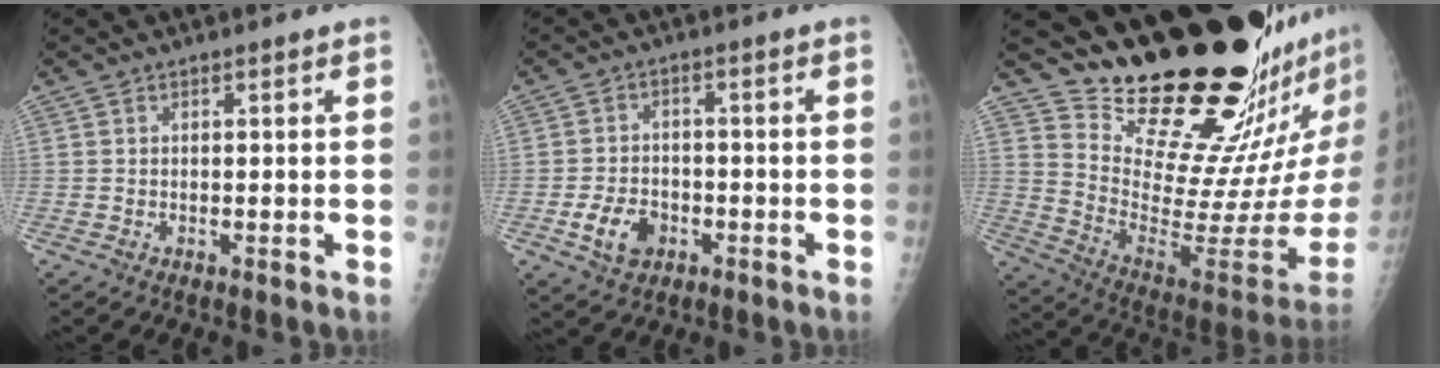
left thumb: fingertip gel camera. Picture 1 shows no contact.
{"total": 6.3, "force": [-2.5, 4.6, 3.6], "torque": [-0.051, 0.011, -0.040]}
{"total": 23.6, "force": [19.3, 4.0, 12.9], "torque": [-0.154, -0.183, 0.300]}